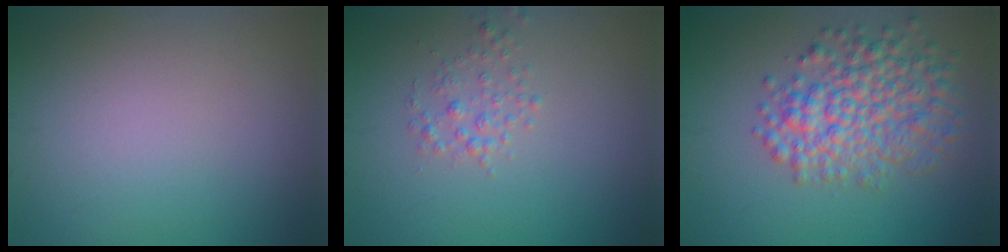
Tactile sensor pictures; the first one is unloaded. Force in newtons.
{"total": 1.5, "press": 1.5, "slide": 0.0}
{"total": 5.9, "press": 5.9, "slide": 0.2}